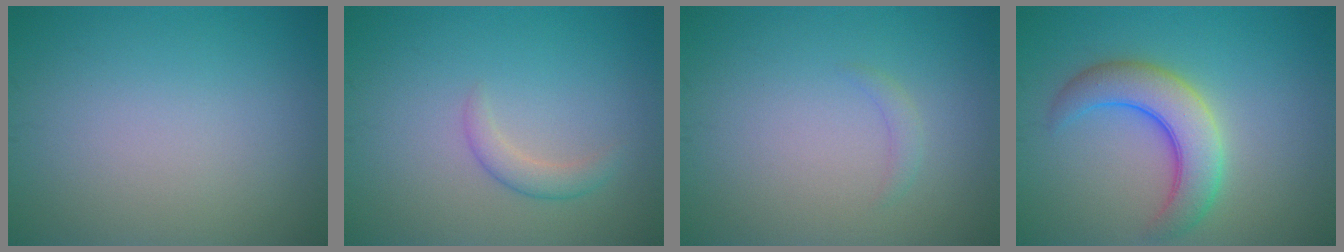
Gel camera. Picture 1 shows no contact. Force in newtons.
{"total": 1.7, "press": 1.7, "slide": 0.1}
{"total": 0.8, "press": 0.8, "slide": 0.1}
{"total": 5.7, "press": 5.7, "slide": 0.3}